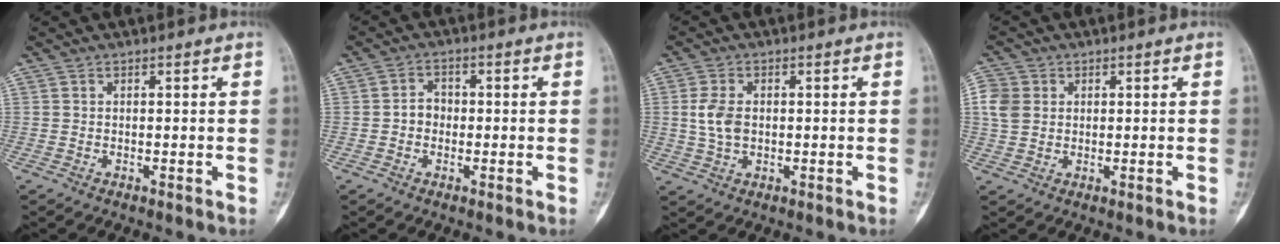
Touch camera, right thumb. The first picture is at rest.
{"total": 3.1, "force": [-0.5, 2.6, 1.6], "torque": [-0.010, 0.014, -0.016]}
{"total": 5.0, "force": [0.3, 3.2, 3.8], "torque": [-0.077, 0.004, 0.006]}
{"total": 5.1, "force": [1.1, 4.3, 2.5], "torque": [-0.045, 0.004, 0.018]}